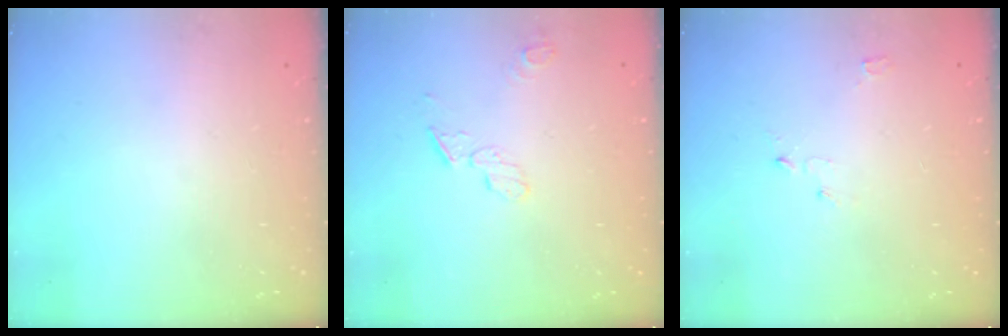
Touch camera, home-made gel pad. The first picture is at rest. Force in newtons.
{"total": 4.9, "press": 4.8, "slide": 0.5}
{"total": 2.9, "press": 2.8, "slide": 0.3}